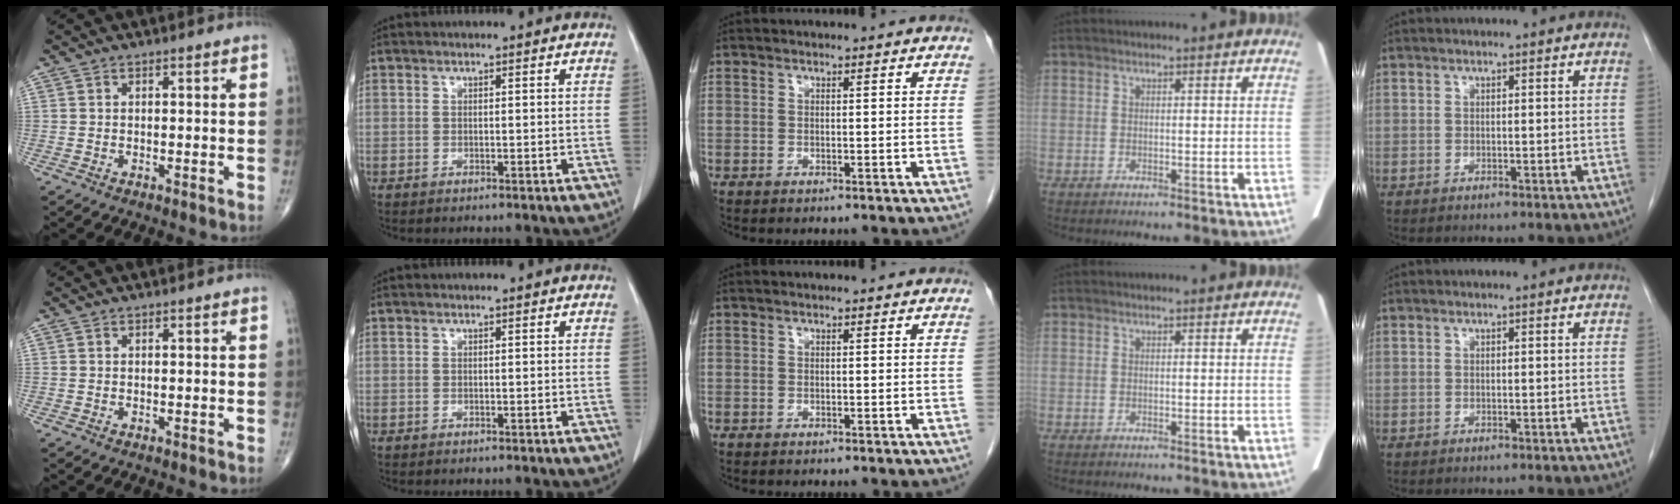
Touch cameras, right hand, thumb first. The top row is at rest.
{}